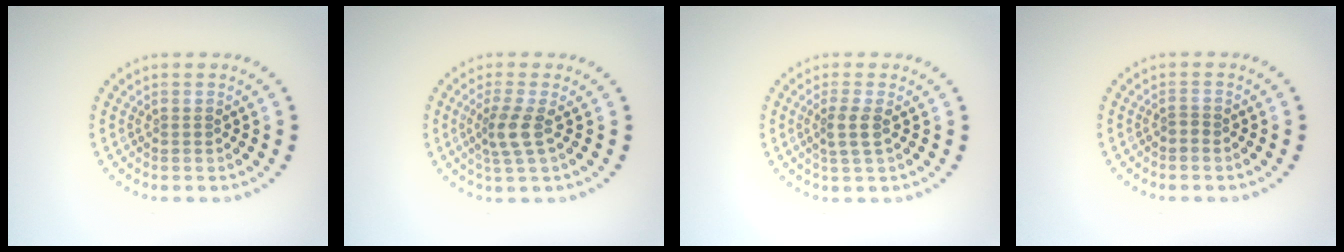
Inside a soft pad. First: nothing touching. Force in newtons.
{"total": 2.5, "press": 2.0, "slide": 1.6}
{"total": 1.8, "press": 1.6, "slide": 0.9}
{"total": 0.6, "press": 0.4, "slide": 0.5}